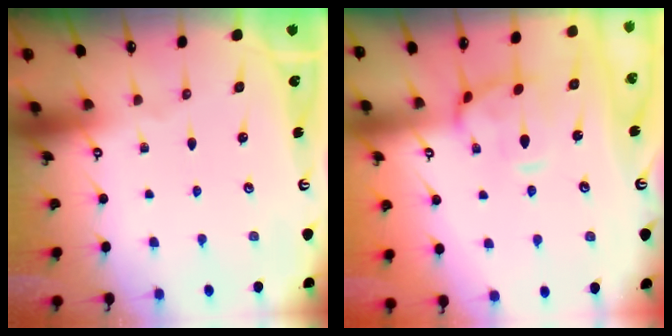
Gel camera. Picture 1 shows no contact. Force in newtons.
{"total": 1.3, "press": 1.3, "slide": 0.3}